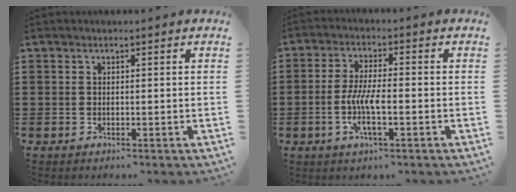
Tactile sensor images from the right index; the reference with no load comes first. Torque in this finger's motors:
{"motor_torque": [1.49, 0.65, 0.49, 0.11]}